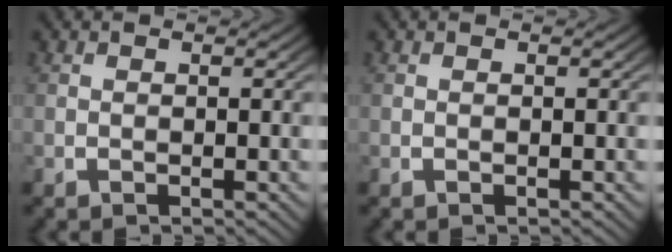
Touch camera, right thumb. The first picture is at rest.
{"total": 0.0}